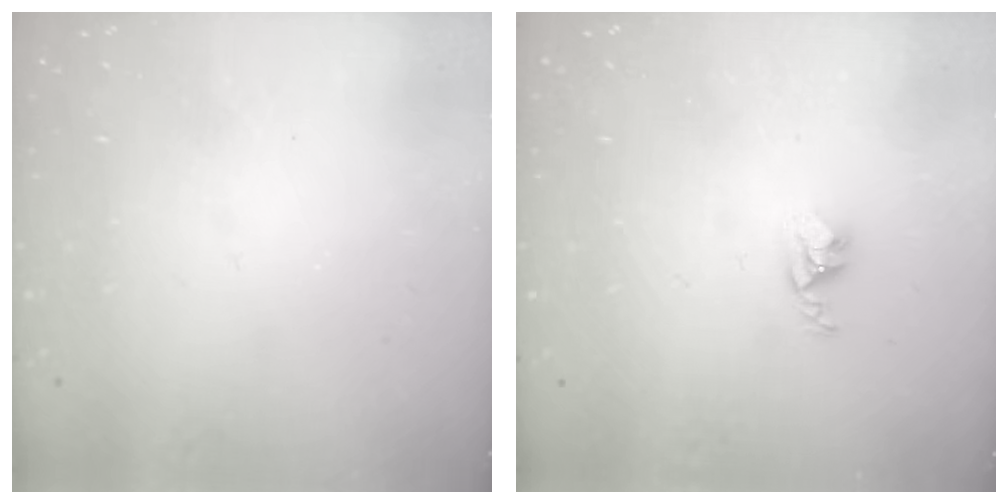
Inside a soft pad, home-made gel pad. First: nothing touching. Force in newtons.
{"total": 2.9, "press": 2.9, "slide": 0.4}